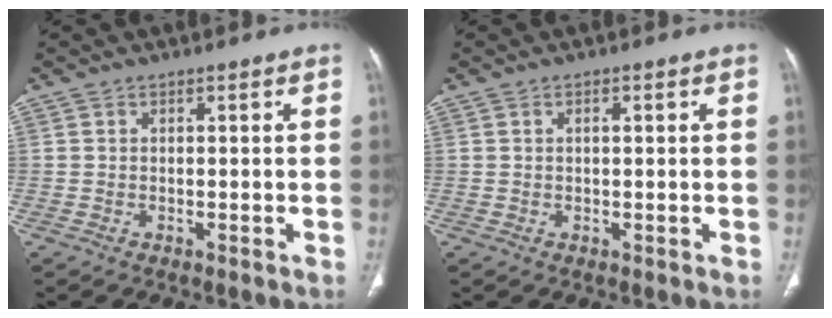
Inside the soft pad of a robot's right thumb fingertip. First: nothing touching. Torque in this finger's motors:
{"motor_torque": [0.08, -0.12, -0.13, 0.04, 0.06]}